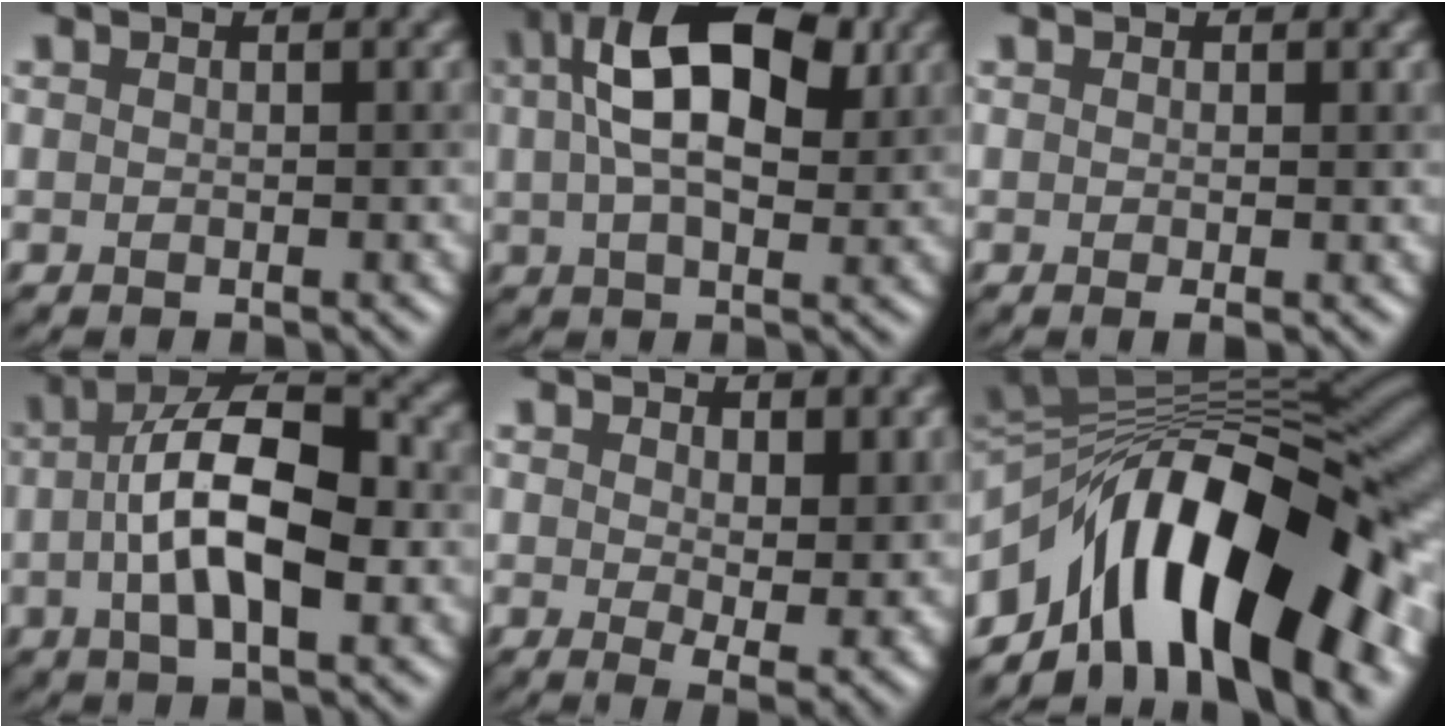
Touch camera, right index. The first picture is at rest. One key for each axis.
{"total": 10.8, "fx": 3.3, "fy": 5.6, "fz": 8.7, "tx": -0.151, "ty": 0.023, "tz": 0.039}
{"total": 1.0, "fx": 0.0, "fy": 0.2, "fz": 1.0, "tx": -0.018, "ty": -0.004, "tz": -0.001}
{"total": 8.7, "fx": -0.6, "fy": 3.7, "fz": 7.9, "tx": -0.140, "ty": 0.016, "tz": -0.015}
{"total": 5.4, "fx": 1.7, "fy": 2.2, "fz": 4.6, "tx": -0.074, "ty": -0.020, "tz": 0.036}
{"total": 16.5, "fx": -6.4, "fy": 7.4, "fz": 13.3, "tx": -0.191, "ty": 0.027, "tz": -0.112}